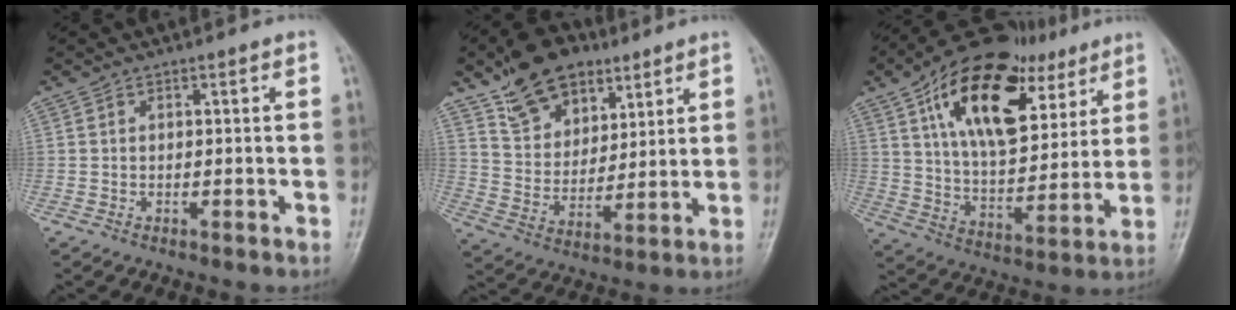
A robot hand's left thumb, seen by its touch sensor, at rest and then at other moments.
{"total": 14.8, "force": [9.4, 9.1, 7.0], "torque": [-0.083, -0.036, 0.169]}
{"total": 24.8, "force": [11.6, 13.1, 17.6], "torque": [-0.252, -0.022, 0.192]}